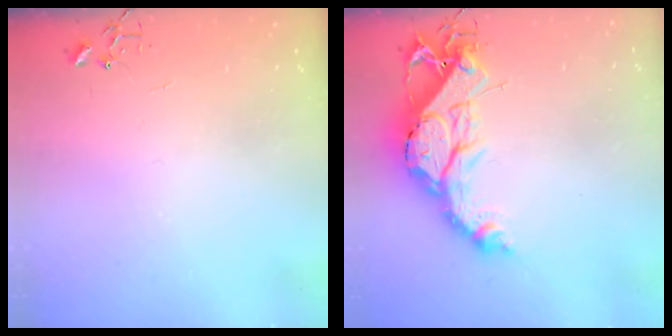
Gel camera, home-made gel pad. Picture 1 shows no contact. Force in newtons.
{"total": 18.0, "press": 17.9, "slide": 1.7}